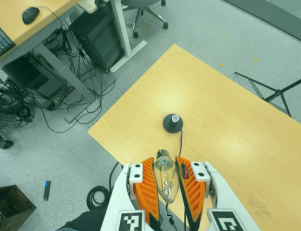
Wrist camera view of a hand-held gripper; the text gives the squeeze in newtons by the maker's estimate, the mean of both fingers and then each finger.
{"total": 20.5, "left": 21.6, "right": 19.5}